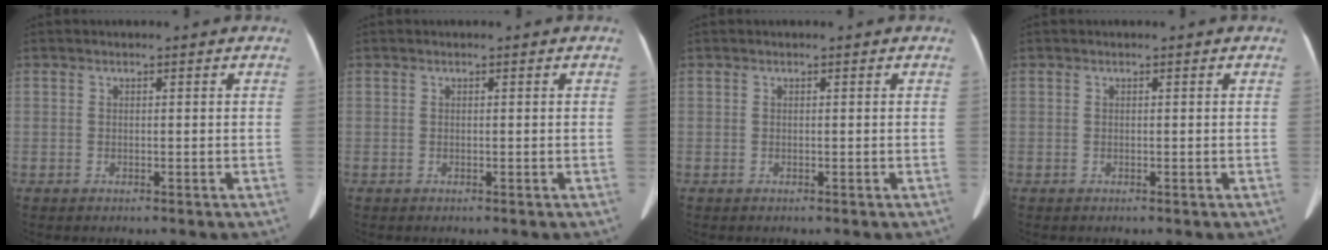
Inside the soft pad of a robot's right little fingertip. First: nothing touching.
{"total": 0.0}
{"total": 0.0}
{"total": 0.0}